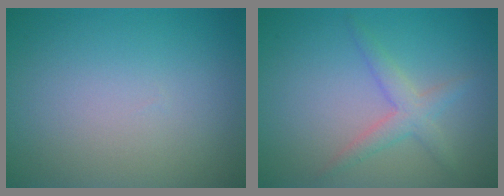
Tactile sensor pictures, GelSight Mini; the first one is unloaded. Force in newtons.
{"total": 2.4, "press": 2.4, "slide": 0.1}